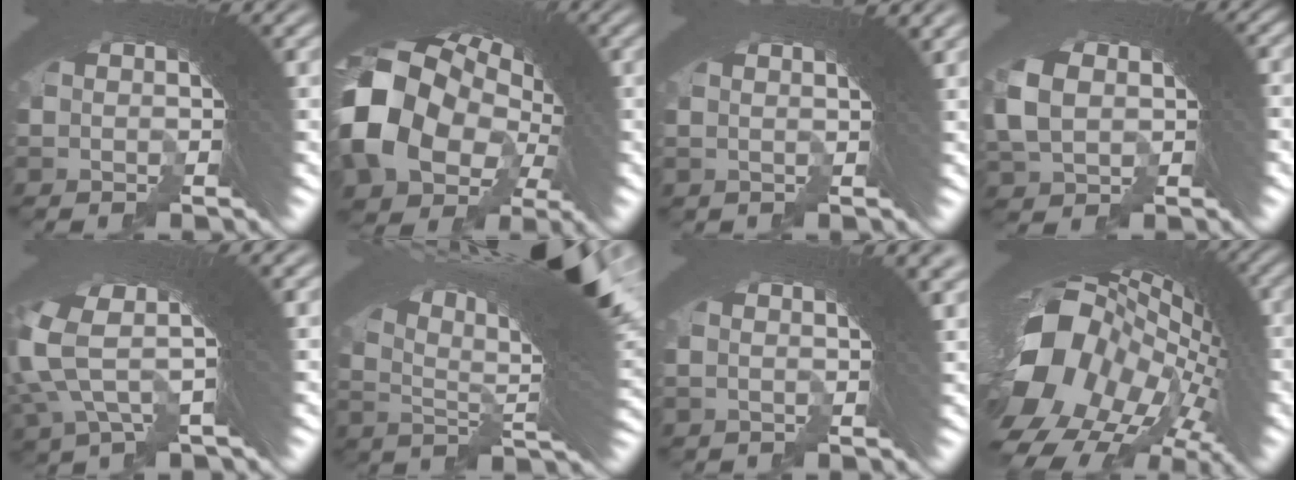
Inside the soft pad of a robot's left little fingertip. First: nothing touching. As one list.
[{"total": 14.0, "force": [0.5, 10.7, 9.0], "torque": [-0.189, -0.023, 0.010]}, {"total": 2.3, "force": [1.8, -0.8, 1.2], "torque": [-0.015, 0.010, 0.031]}, {"total": 3.0, "force": [0.2, 2.5, 1.7], "torque": [-0.028, 0.005, 0.009]}, {"total": 7.7, "force": [2.9, 4.0, 5.9], "torque": [-0.128, 0.018, 0.037]}, {"total": 17.2, "force": [8.9, 5.4, 13.6], "torque": [-0.186, 0.035, 0.127]}, {"total": 3.5, "force": [1.7, 0.4, 3.1], "torque": [-0.025, 0.021, 0.018]}, {"total": 18.1, "force": [-0.8, 12.3, 13.3], "torque": [-0.226, -0.014, -0.005]}]